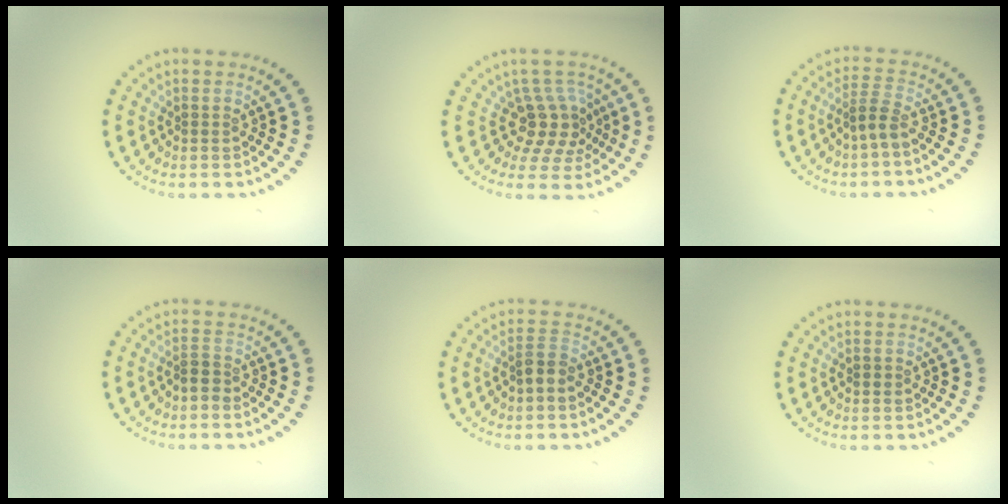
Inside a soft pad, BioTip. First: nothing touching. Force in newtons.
{"total": 3.8, "press": 2.8, "slide": 2.5}
{"total": 2.0, "press": 1.5, "slide": 1.3}
{"total": 1.1, "press": 0.9, "slide": 0.7}
{"total": 1.8, "press": 1.6, "slide": 0.8}
{"total": 0.5, "press": 0.5, "slide": 0.1}